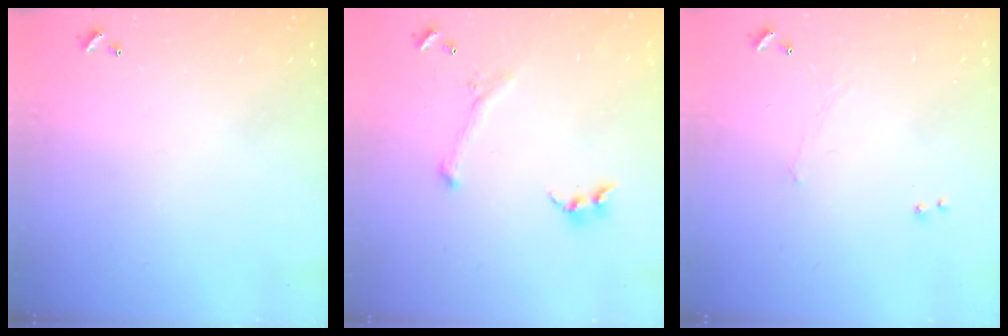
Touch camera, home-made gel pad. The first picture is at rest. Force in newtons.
{"total": 2.9, "press": 2.7, "slide": 0.9}
{"total": 0.7, "press": 0.3, "slide": 0.6}